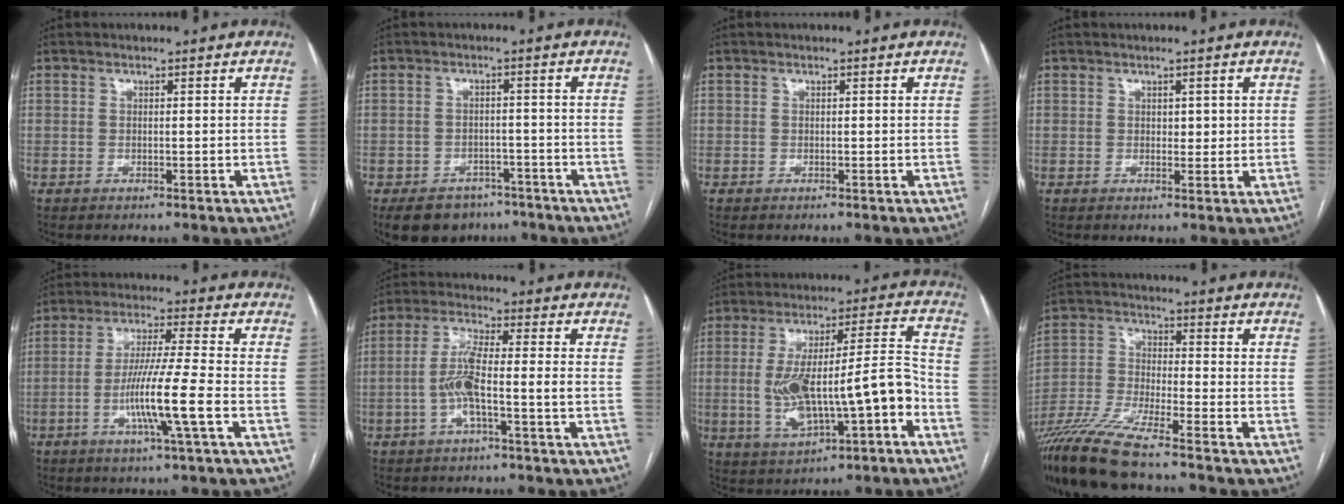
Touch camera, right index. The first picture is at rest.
{"total": 8.7, "force": [-6.5, 5.3, 2.4], "torque": [-0.033, 0.003, -0.090]}
{"total": 0.0}
{"total": 1.8, "force": [0.4, 1.1, 1.3], "torque": [-0.015, 0.001, 0.007]}
{"total": 10.2, "force": [-3.1, -1.0, 9.7], "torque": [-0.186, -0.011, -0.060]}
{"total": 7.3, "force": [-1.7, 0.4, 7.0], "torque": [-0.146, 0.012, -0.036]}
{"total": 15.6, "force": [-4.0, 3.3, 14.7], "torque": [-0.262, 0.022, -0.053]}
{"total": 11.8, "force": [-9.6, -0.6, 6.8], "torque": [-0.140, -0.028, -0.184]}